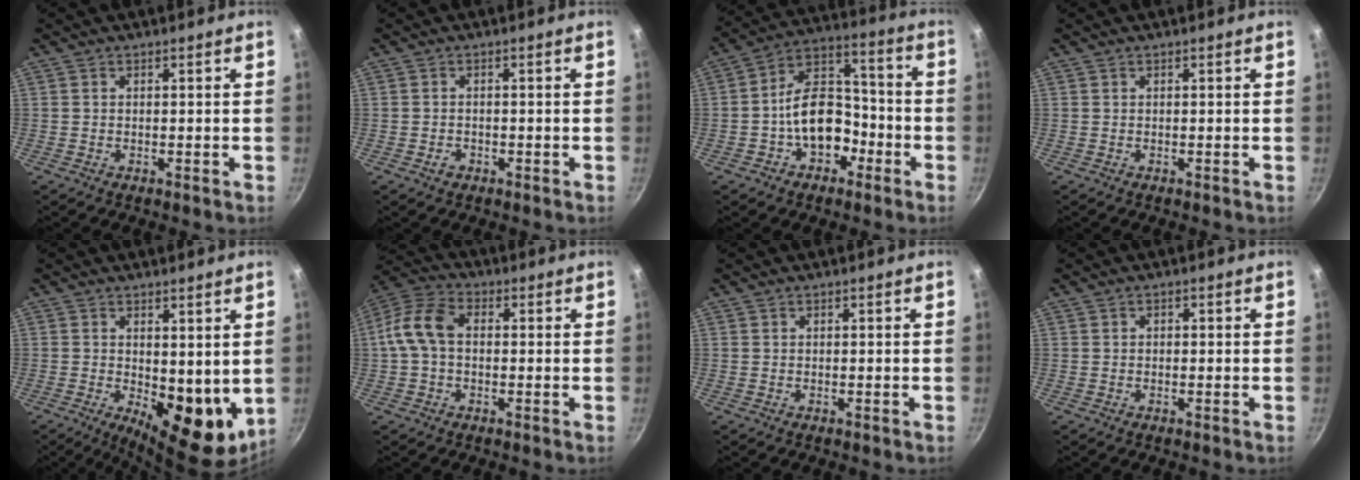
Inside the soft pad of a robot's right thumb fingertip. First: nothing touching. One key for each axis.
{"total": 1.8, "fx": -0.9, "fy": 1.3, "fz": 0.8, "tx": -0.012, "ty": 0.007, "tz": -0.013}
{"total": 13.8, "fx": -4.2, "fy": 9.7, "fz": 8.9, "tx": -0.093, "ty": 0.067, "tz": -0.069}
{"total": 0.0}
{"total": 11.6, "fx": 0.1, "fy": 5.7, "fz": 10.1, "tx": -0.105, "ty": -0.025, "tz": 0.014}
{"total": 9.4, "fx": 0.2, "fy": 6.5, "fz": 6.8, "tx": -0.127, "ty": 0.029, "tz": -0.013}
{"total": 0.0}
{"total": 0.7, "fx": -0.1, "fy": 0.6, "fz": 0.3, "tx": -0.004, "ty": 0.005, "tz": -0.001}